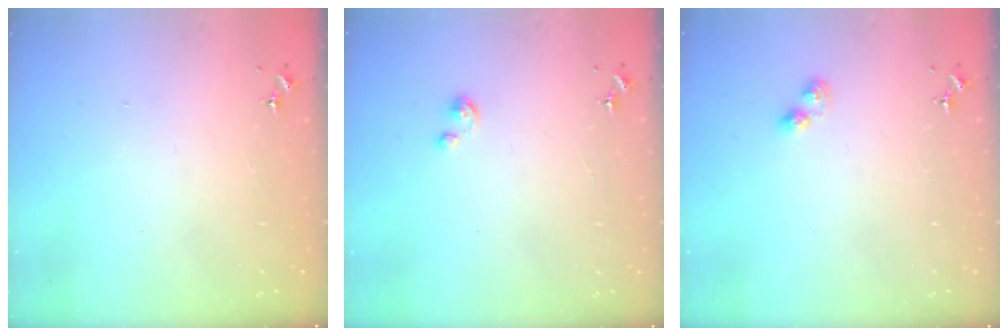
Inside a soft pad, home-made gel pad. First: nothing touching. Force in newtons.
{"total": 1.9, "press": 1.9, "slide": 0.1}
{"total": 2.6, "press": 2.6, "slide": 0.4}